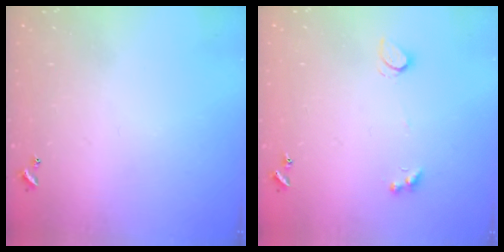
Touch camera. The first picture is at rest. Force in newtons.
{"total": 2.5, "press": 2.4, "slide": 0.5}